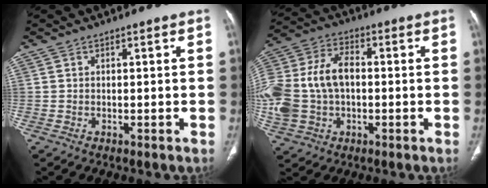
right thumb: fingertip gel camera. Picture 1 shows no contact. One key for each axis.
{"total": 19.2, "fx": -0.6, "fy": 13.4, "fz": 13.8, "tx": -0.323, "ty": 0.026, "tz": -0.005}